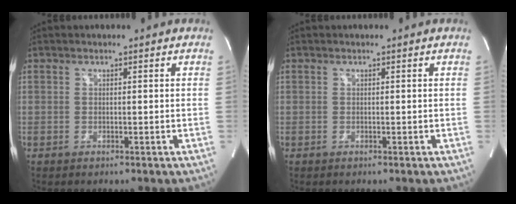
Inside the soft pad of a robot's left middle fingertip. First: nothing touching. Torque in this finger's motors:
{"motor_torque": [0.05, 0.05, 0.01, 0.00]}